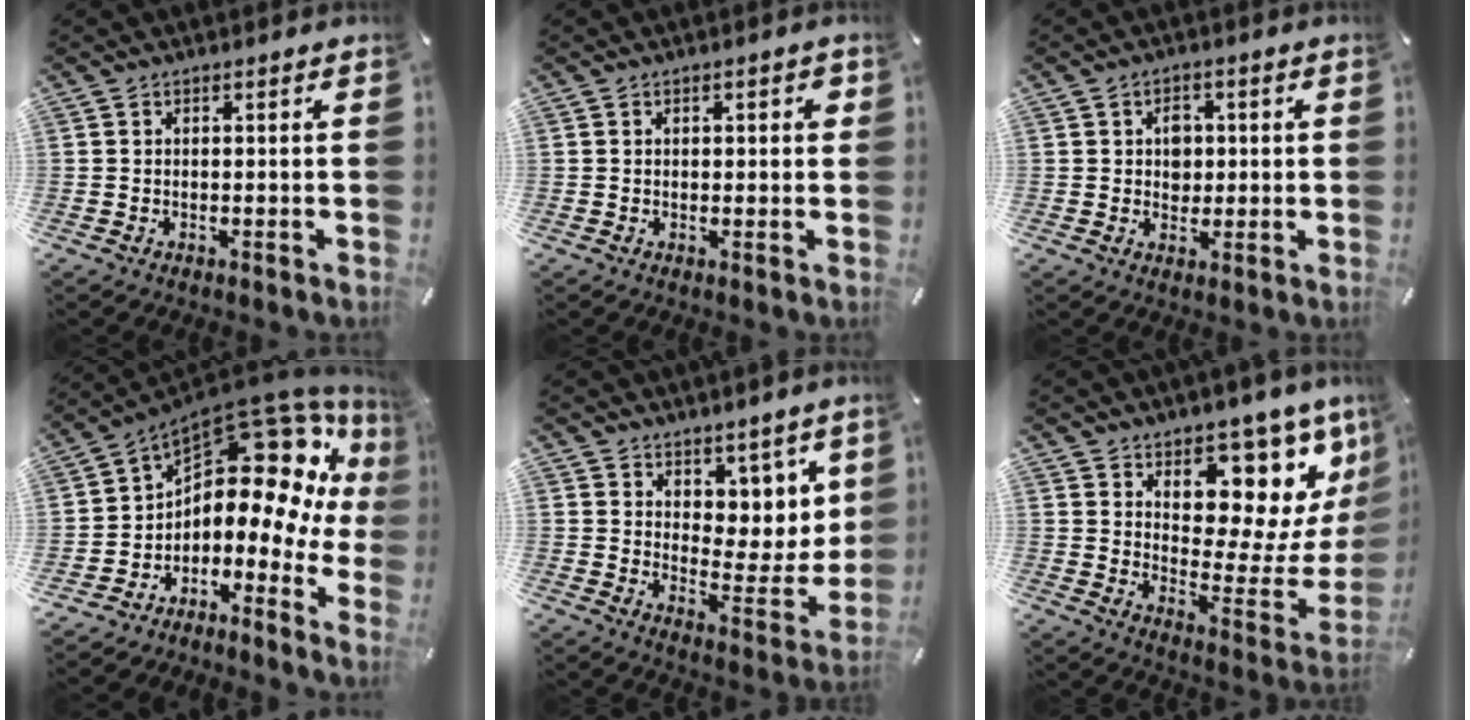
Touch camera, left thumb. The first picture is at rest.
{"total": 1.9, "force": [0.3, 1.0, 1.6], "torque": [-0.016, 0.002, -0.001]}
{"total": 4.3, "force": [0.3, 3.7, 2.2], "torque": [-0.015, -0.005, -0.002]}
{"total": 15.0, "force": [6.8, 8.3, 10.4], "torque": [-0.149, -0.073, 0.108]}
{"total": 7.3, "force": [5.2, 5.2, 0.1], "torque": [0.012, -0.072, 0.097]}
{"total": 12.7, "force": [9.3, 6.7, 5.4], "torque": [-0.042, -0.116, 0.154]}